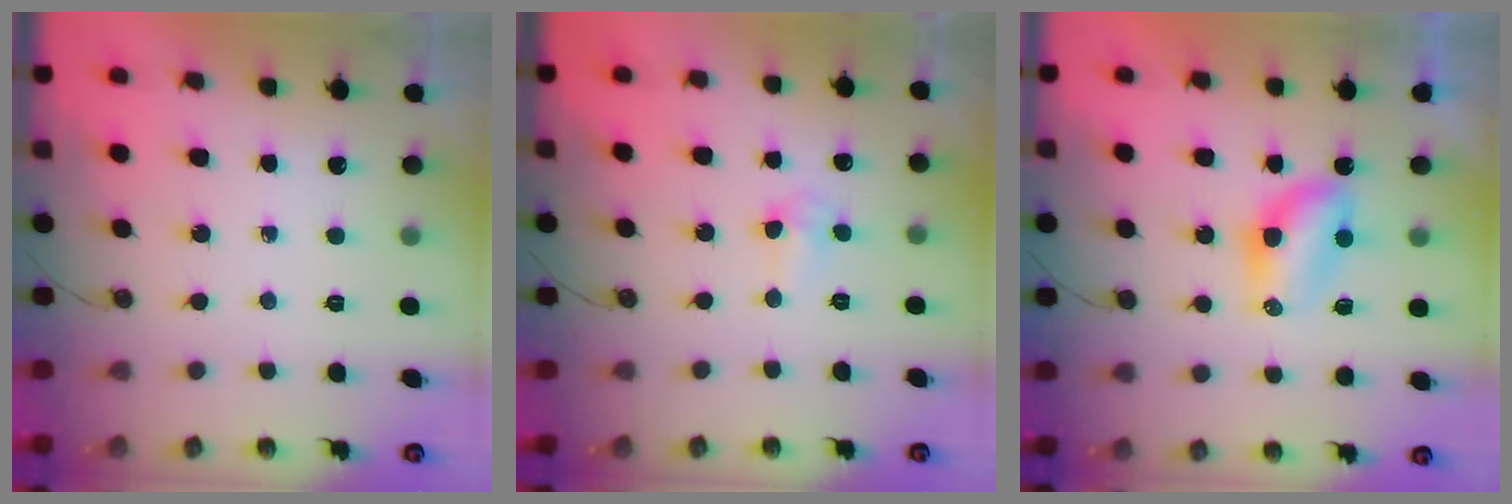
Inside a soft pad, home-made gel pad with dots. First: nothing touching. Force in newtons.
{"total": 2.8, "press": 2.6, "slide": 0.9}
{"total": 6.5, "press": 6.5, "slide": 0.4}